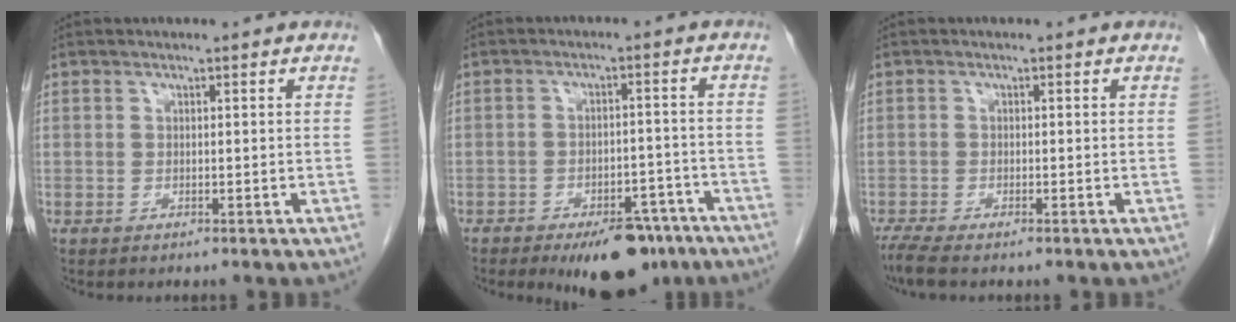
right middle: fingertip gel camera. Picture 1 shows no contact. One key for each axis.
{"total": 10.6, "fx": -7.7, "fy": 4.1, "fz": 6.1, "tx": -0.076, "ty": 0.002, "tz": -0.113}
{"total": 2.7, "fx": -2.2, "fy": 0.1, "fz": 1.6, "tx": -0.041, "ty": -0.011, "tz": -0.043}